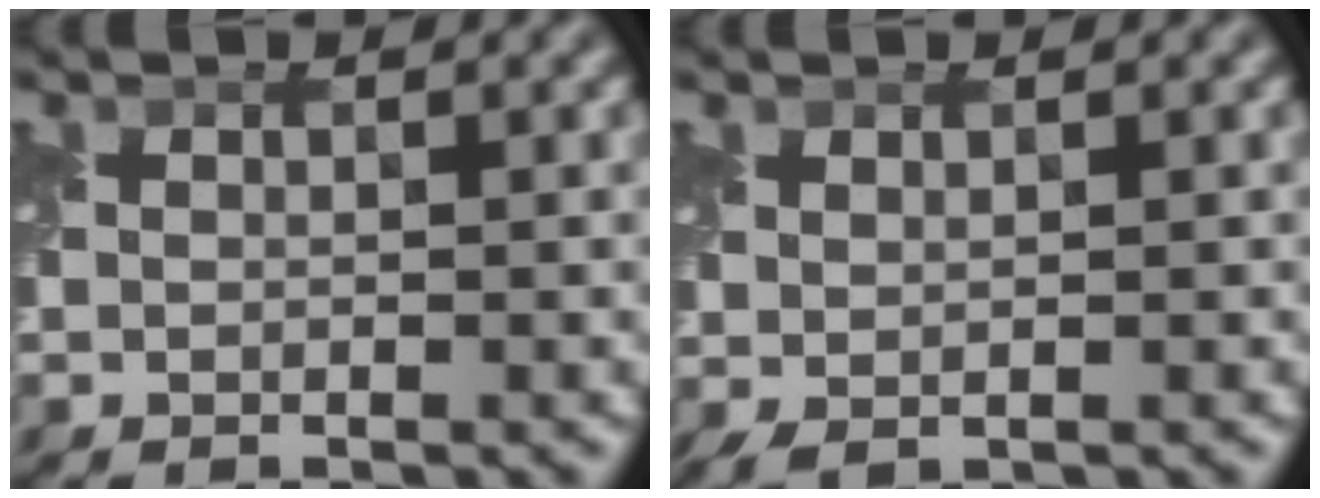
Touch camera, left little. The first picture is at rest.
{"total": 1.2, "force": [0.3, 0.6, 1.0], "torque": [-0.028, 0.000, 0.009]}